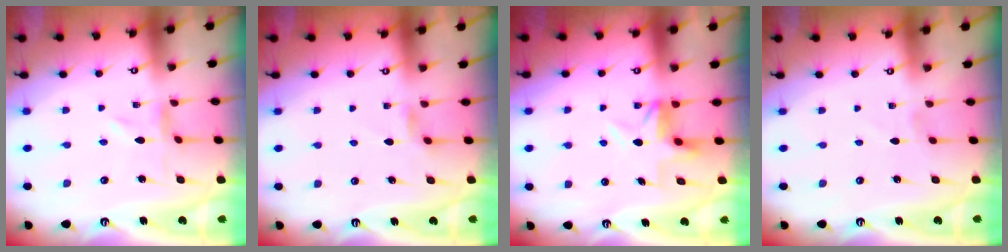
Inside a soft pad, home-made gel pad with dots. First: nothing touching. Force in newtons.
{"total": 1.9, "press": 1.9, "slide": 0.3}
{"total": 4.5, "press": 4.5, "slide": 0.1}
{"total": 1.3, "press": 1.3, "slide": 0.1}